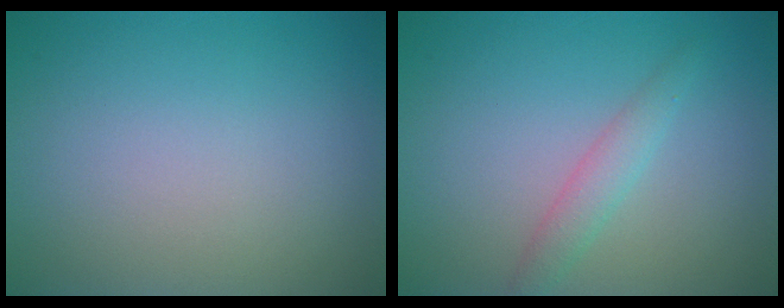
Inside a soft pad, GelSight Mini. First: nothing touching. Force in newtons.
{"total": 1.9, "press": 1.9, "slide": 0.1}